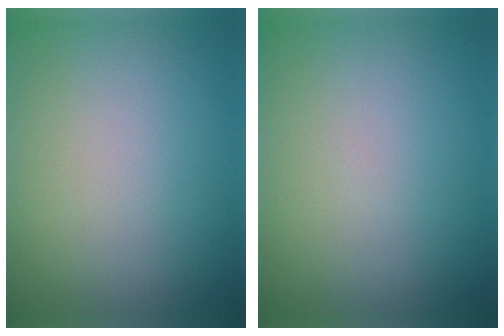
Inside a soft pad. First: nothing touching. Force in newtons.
{"total": 0.0}